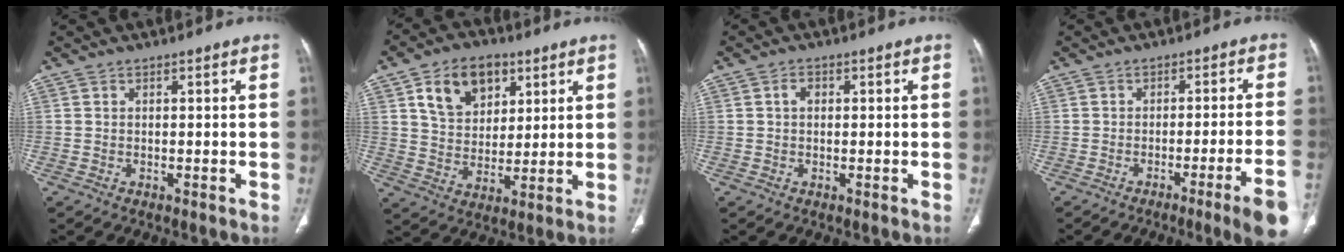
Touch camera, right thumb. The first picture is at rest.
{"total": 12.6, "force": [5.7, 8.7, 7.1], "torque": [-0.083, -0.018, 0.104]}
{"total": 1.4, "force": [0.2, 0.9, 1.0], "torque": [-0.017, 0.006, 0.000]}
{"total": 9.7, "force": [-5.3, -0.9, 8.1], "torque": [-0.114, 0.015, -0.075]}